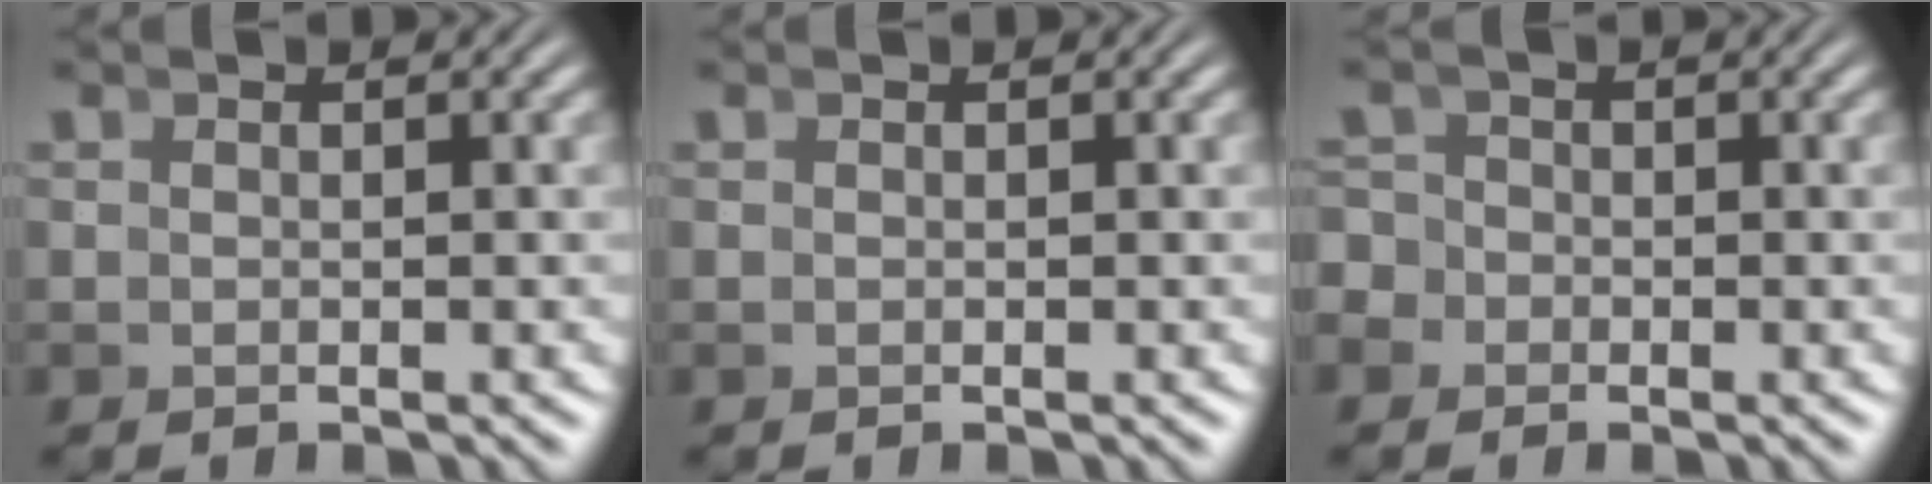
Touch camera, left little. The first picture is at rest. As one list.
[{"total": 0.0}, {"total": 3.3, "force": [-1.1, 3.0, 0.7], "torque": [-0.015, -0.008, -0.026]}]